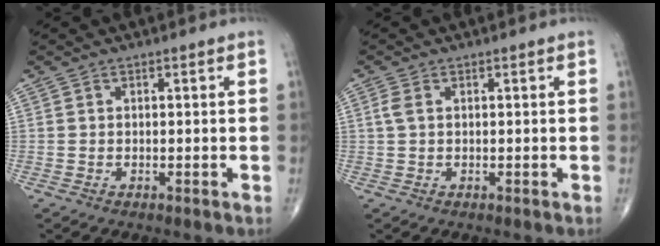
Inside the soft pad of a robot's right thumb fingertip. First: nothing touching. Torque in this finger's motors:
{"motor_torque": [-0.35, 0.30, 0.25, 0.08, 0.01]}